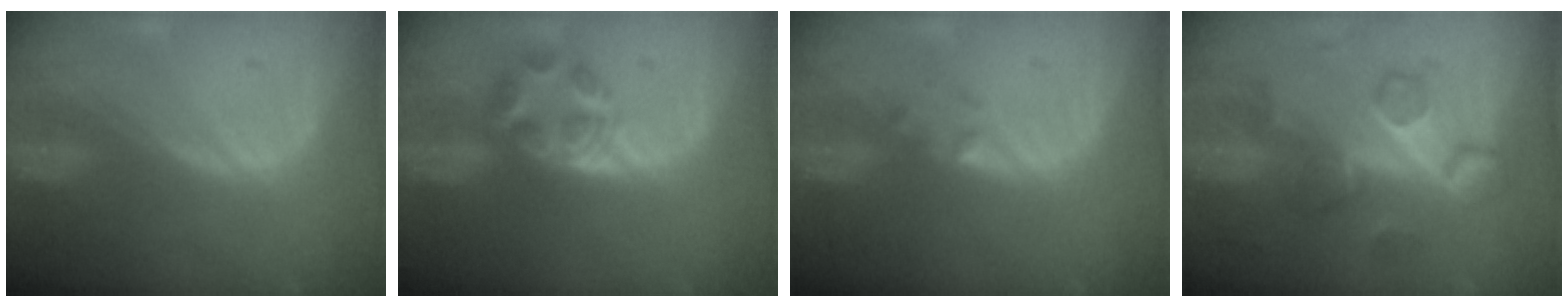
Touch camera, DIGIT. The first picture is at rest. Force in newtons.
{"total": 5.8, "press": 4.9, "slide": 3.0}
{"total": 1.3, "press": 1.0, "slide": 0.8}
{"total": 8.5, "press": 7.8, "slide": 3.4}